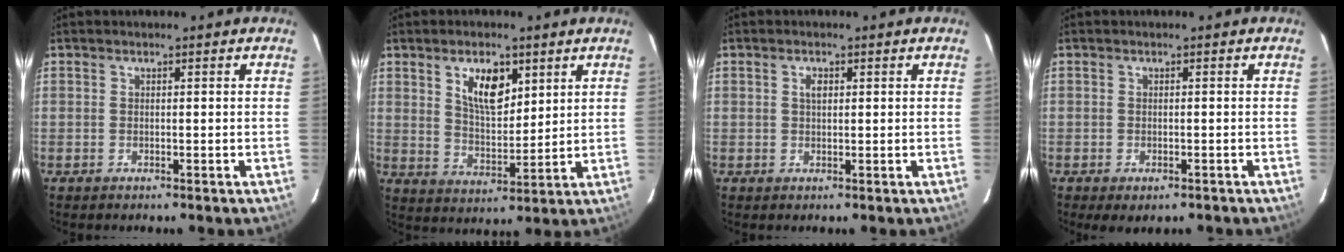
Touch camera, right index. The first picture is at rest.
{"total": 8.8, "force": [4.3, 4.3, 6.4], "torque": [-0.107, 0.003, 0.083]}
{"total": 1.6, "force": [0.5, 0.9, 1.1], "torque": [-0.020, 0.004, 0.009]}
{"total": 3.6, "force": [-2.3, 1.7, 2.2], "torque": [-0.042, -0.017, -0.031]}